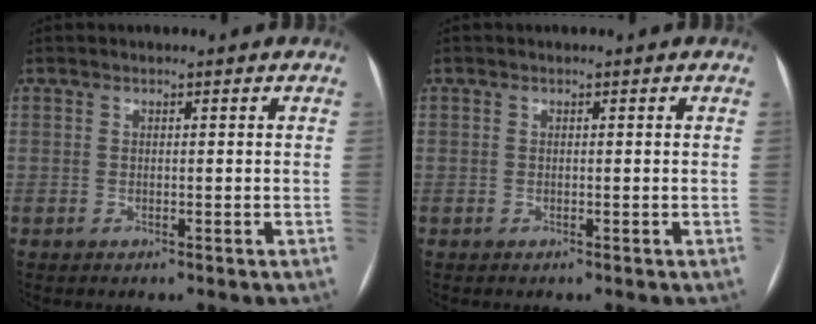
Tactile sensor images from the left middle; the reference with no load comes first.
{"total": 0.0}